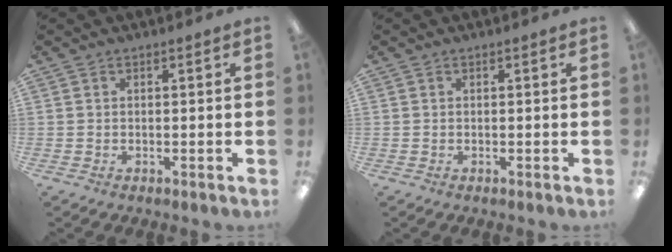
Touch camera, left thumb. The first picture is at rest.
{"total": 0.0}